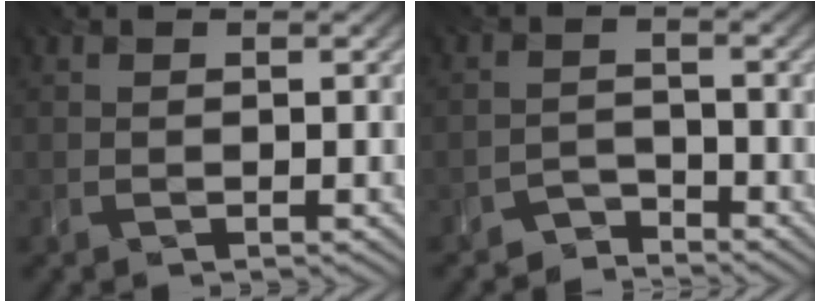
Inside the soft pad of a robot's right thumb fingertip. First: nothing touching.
{"total": 2.6, "force": [-2.5, 0.7, 0.1], "torque": [0.008, 0.006, -0.053]}